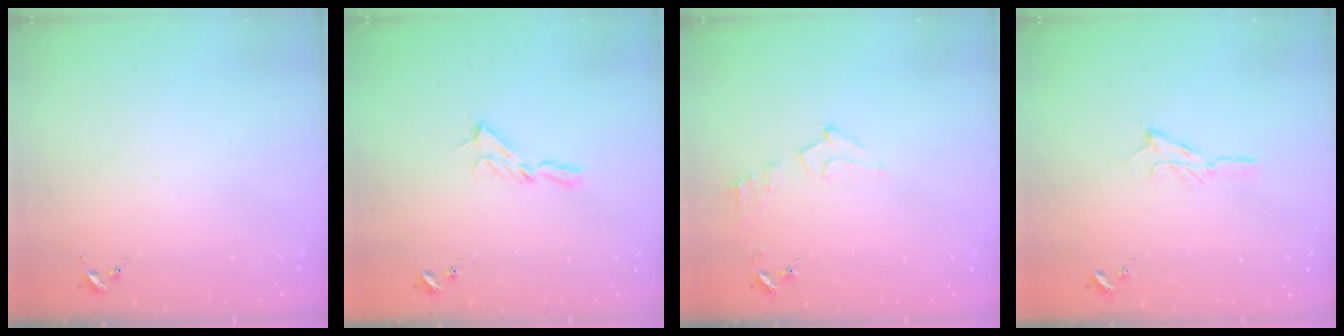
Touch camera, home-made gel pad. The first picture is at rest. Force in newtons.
{"total": 5.4, "press": 5.4, "slide": 0.5}
{"total": 6.8, "press": 6.8, "slide": 0.8}
{"total": 4.8, "press": 4.8, "slide": 0.5}